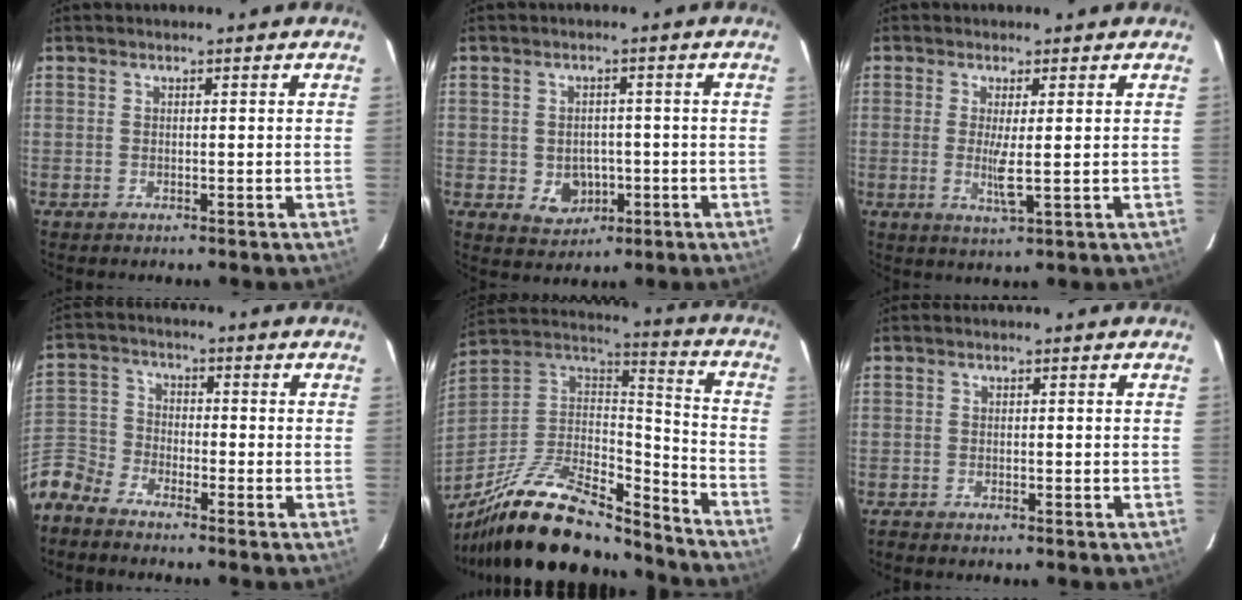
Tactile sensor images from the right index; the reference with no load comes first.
{"total": 5.4, "force": [-1.3, 4.7, 2.3], "torque": [-0.051, 0.006, -0.003]}
{"total": 4.5, "force": [0.3, 0.0, 4.5], "torque": [-0.079, -0.013, 0.004]}
{"total": 7.8, "force": [-6.1, 4.2, 2.3], "torque": [-0.059, 0.010, -0.142]}
{"total": 27.6, "force": [-20.4, 10.2, 15.6], "torque": [-0.296, -0.004, -0.328]}
{"total": 1.3, "force": [-1.2, 0.3, 0.3], "torque": [-0.016, -0.002, -0.020]}